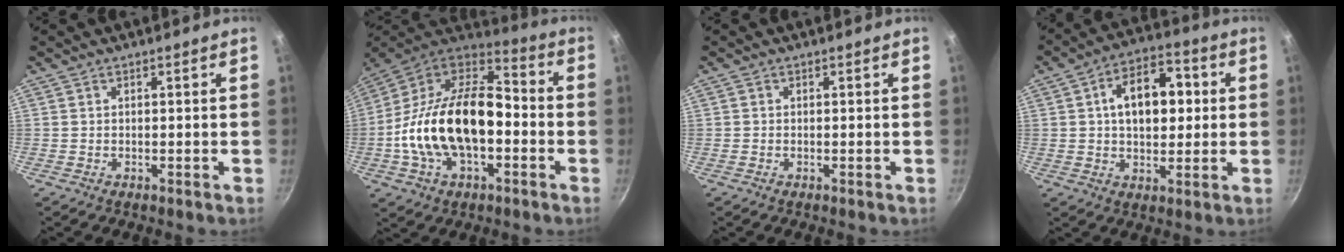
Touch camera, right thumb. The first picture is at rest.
{"total": 24.7, "force": [-3.9, 14.5, 19.6], "torque": [-0.345, 0.052, -0.080]}
{"total": 0.0}
{"total": 13.1, "force": [1.9, 8.2, 10.0], "torque": [-0.117, 0.017, 0.020]}